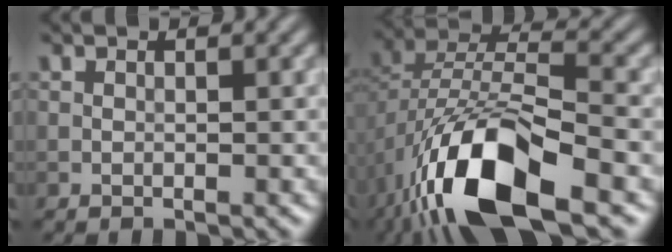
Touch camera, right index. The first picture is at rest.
{"total": 13.2, "force": [-7.0, 5.2, 10.0], "torque": [-0.202, -0.010, -0.131]}